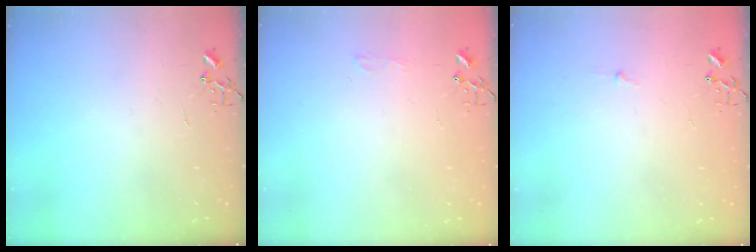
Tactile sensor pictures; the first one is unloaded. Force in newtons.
{"total": 4.7, "press": 4.6, "slide": 0.7}
{"total": 2.7, "press": 2.7, "slide": 0.3}